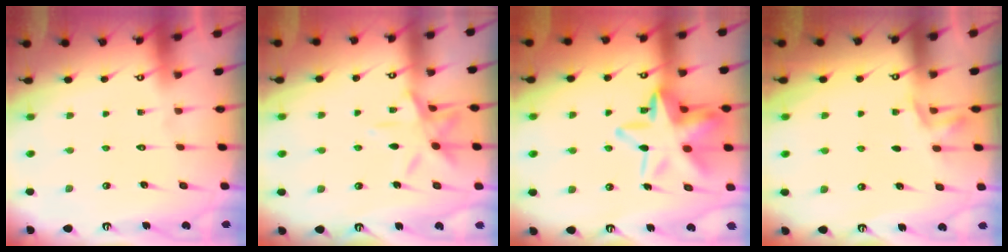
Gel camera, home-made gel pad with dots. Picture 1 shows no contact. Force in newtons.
{"total": 10.6, "press": 10.6, "slide": 0.6}
{"total": 17.0, "press": 16.8, "slide": 2.3}
{"total": 2.9, "press": 2.3, "slide": 1.7}